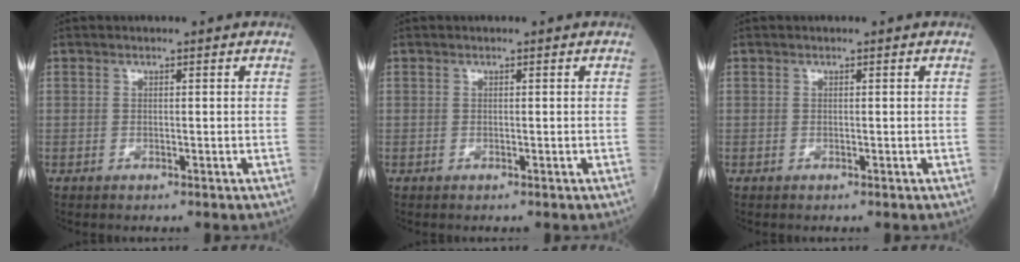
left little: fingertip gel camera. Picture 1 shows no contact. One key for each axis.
{"total": 0.0}
{"total": 0.0}